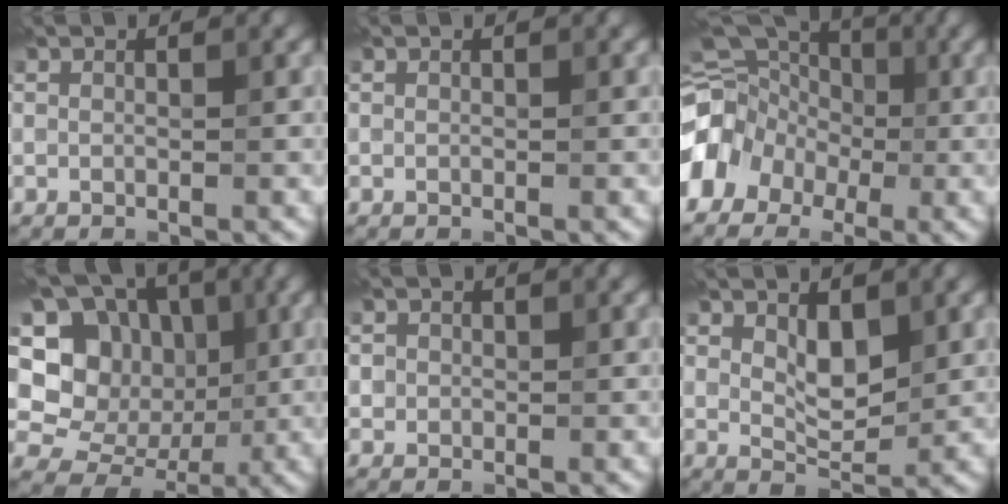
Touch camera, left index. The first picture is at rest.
{"total": 0.0}
{"total": 9.1, "force": [-2.6, 7.3, 4.7], "torque": [-0.074, 0.001, -0.049]}
{"total": 12.8, "force": [2.9, 10.8, 6.2], "torque": [-0.142, 0.034, 0.044]}
{"total": 1.5, "force": [0.6, 1.3, 0.4], "torque": [0.000, 0.007, 0.003]}
{"total": 2.8, "force": [1.1, 1.4, 2.1], "torque": [-0.040, -0.002, 0.027]}